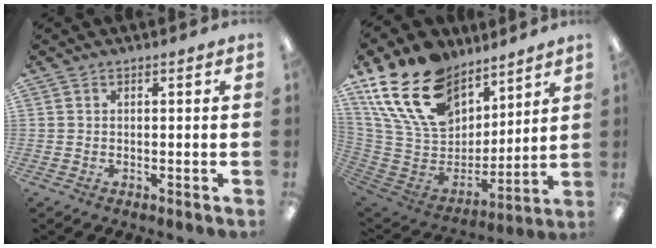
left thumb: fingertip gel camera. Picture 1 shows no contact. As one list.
[{"total": 21.9, "force": [13.3, 13.9, 10.5], "torque": [-0.231, -0.062, 0.255]}]